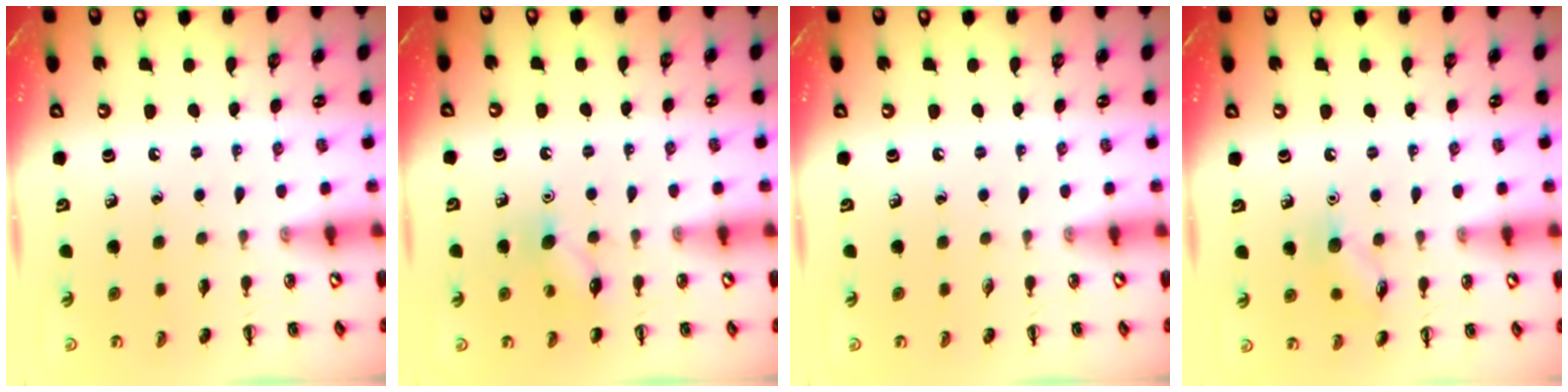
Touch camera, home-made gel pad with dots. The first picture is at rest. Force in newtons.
{"total": 6.6, "press": 6.4, "slide": 1.7}
{"total": 0.0}
{"total": 6.9, "press": 6.8, "slide": 1.3}